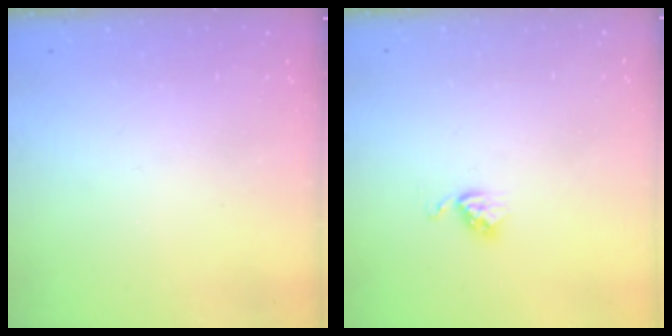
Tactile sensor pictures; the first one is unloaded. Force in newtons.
{"total": 3.7, "press": 3.7, "slide": 0.5}